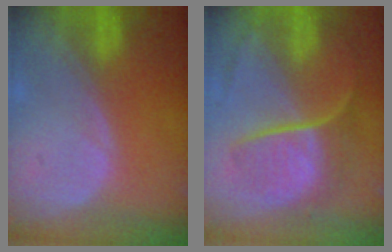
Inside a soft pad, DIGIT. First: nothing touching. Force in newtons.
{"total": 8.9, "press": 7.6, "slide": 4.6}